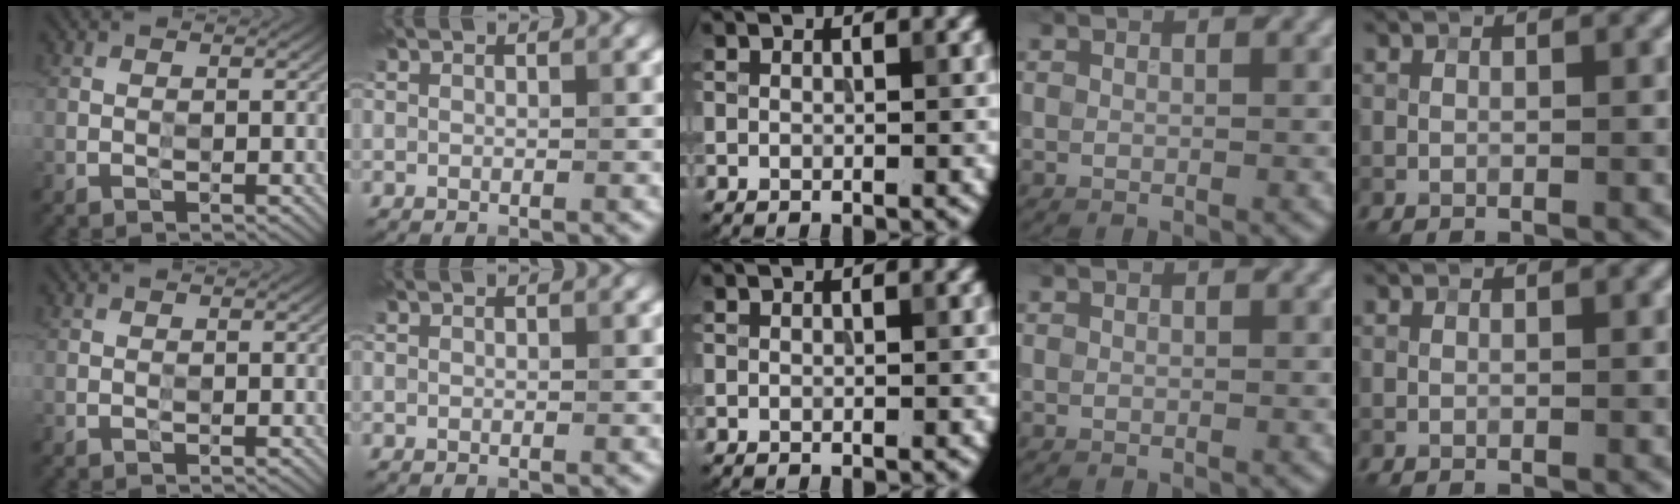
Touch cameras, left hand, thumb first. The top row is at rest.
{}